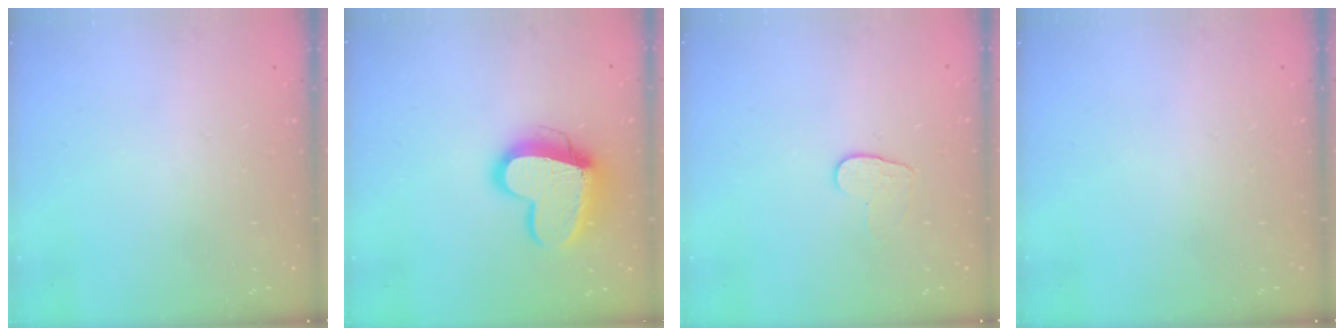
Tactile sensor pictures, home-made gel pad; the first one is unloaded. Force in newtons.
{"total": 15.0, "press": 14.9, "slide": 1.6}
{"total": 5.3, "press": 5.3, "slide": 0.5}
{"total": 0.0}